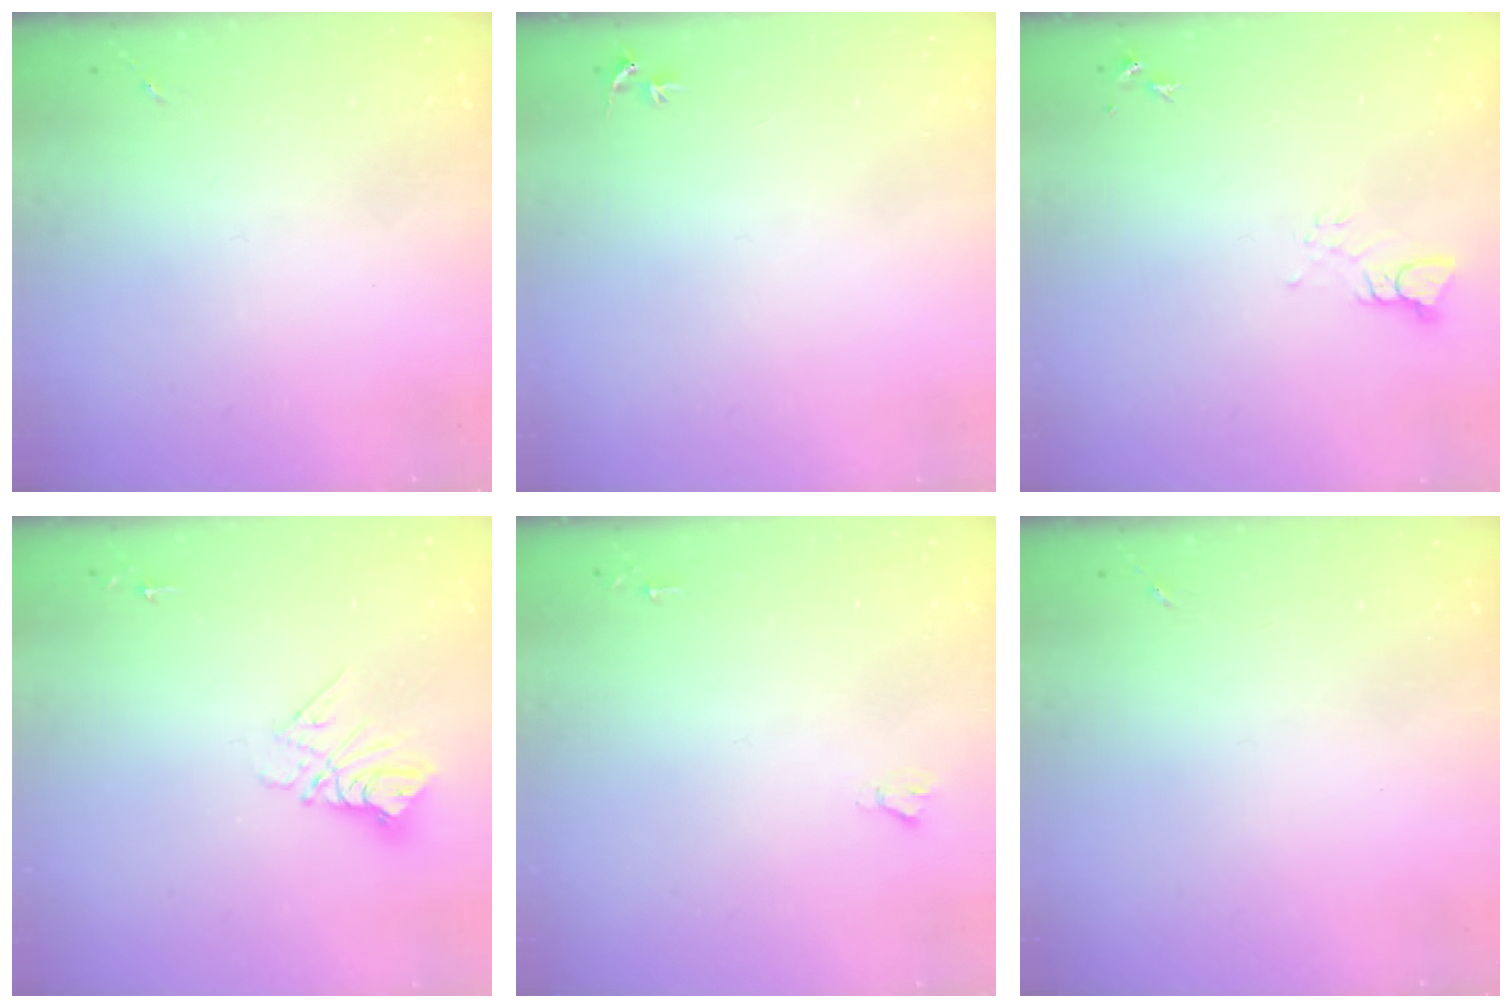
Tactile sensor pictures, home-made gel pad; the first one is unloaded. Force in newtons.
{"total": 2.3, "press": 2.3, "slide": 0.2}
{"total": 3.4, "press": 3.4, "slide": 0.1}
{"total": 10.4, "press": 10.4, "slide": 0.9}
{"total": 1.6, "press": 1.6, "slide": 0.2}
{"total": 0.0}